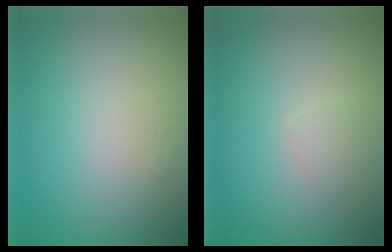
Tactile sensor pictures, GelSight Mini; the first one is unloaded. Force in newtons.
{"total": 0.7, "press": 0.7, "slide": 0.0}